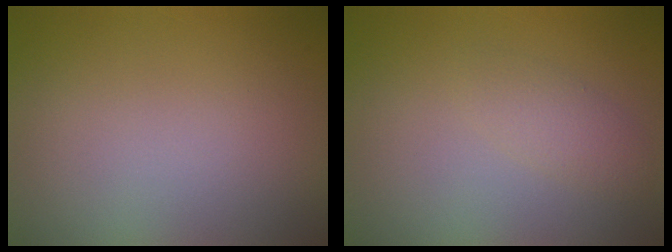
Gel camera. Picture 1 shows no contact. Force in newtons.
{"total": 1.5, "press": 1.5, "slide": 0.0}